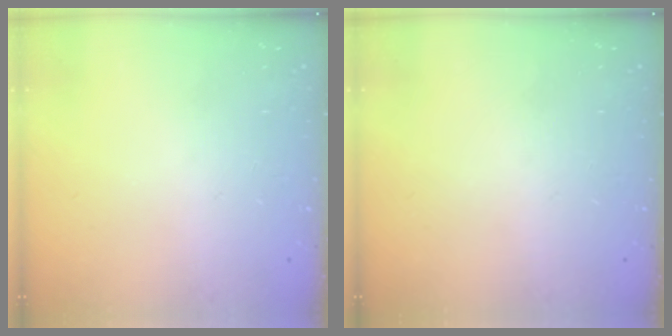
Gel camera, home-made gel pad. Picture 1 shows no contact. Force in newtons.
{"total": 0.0}